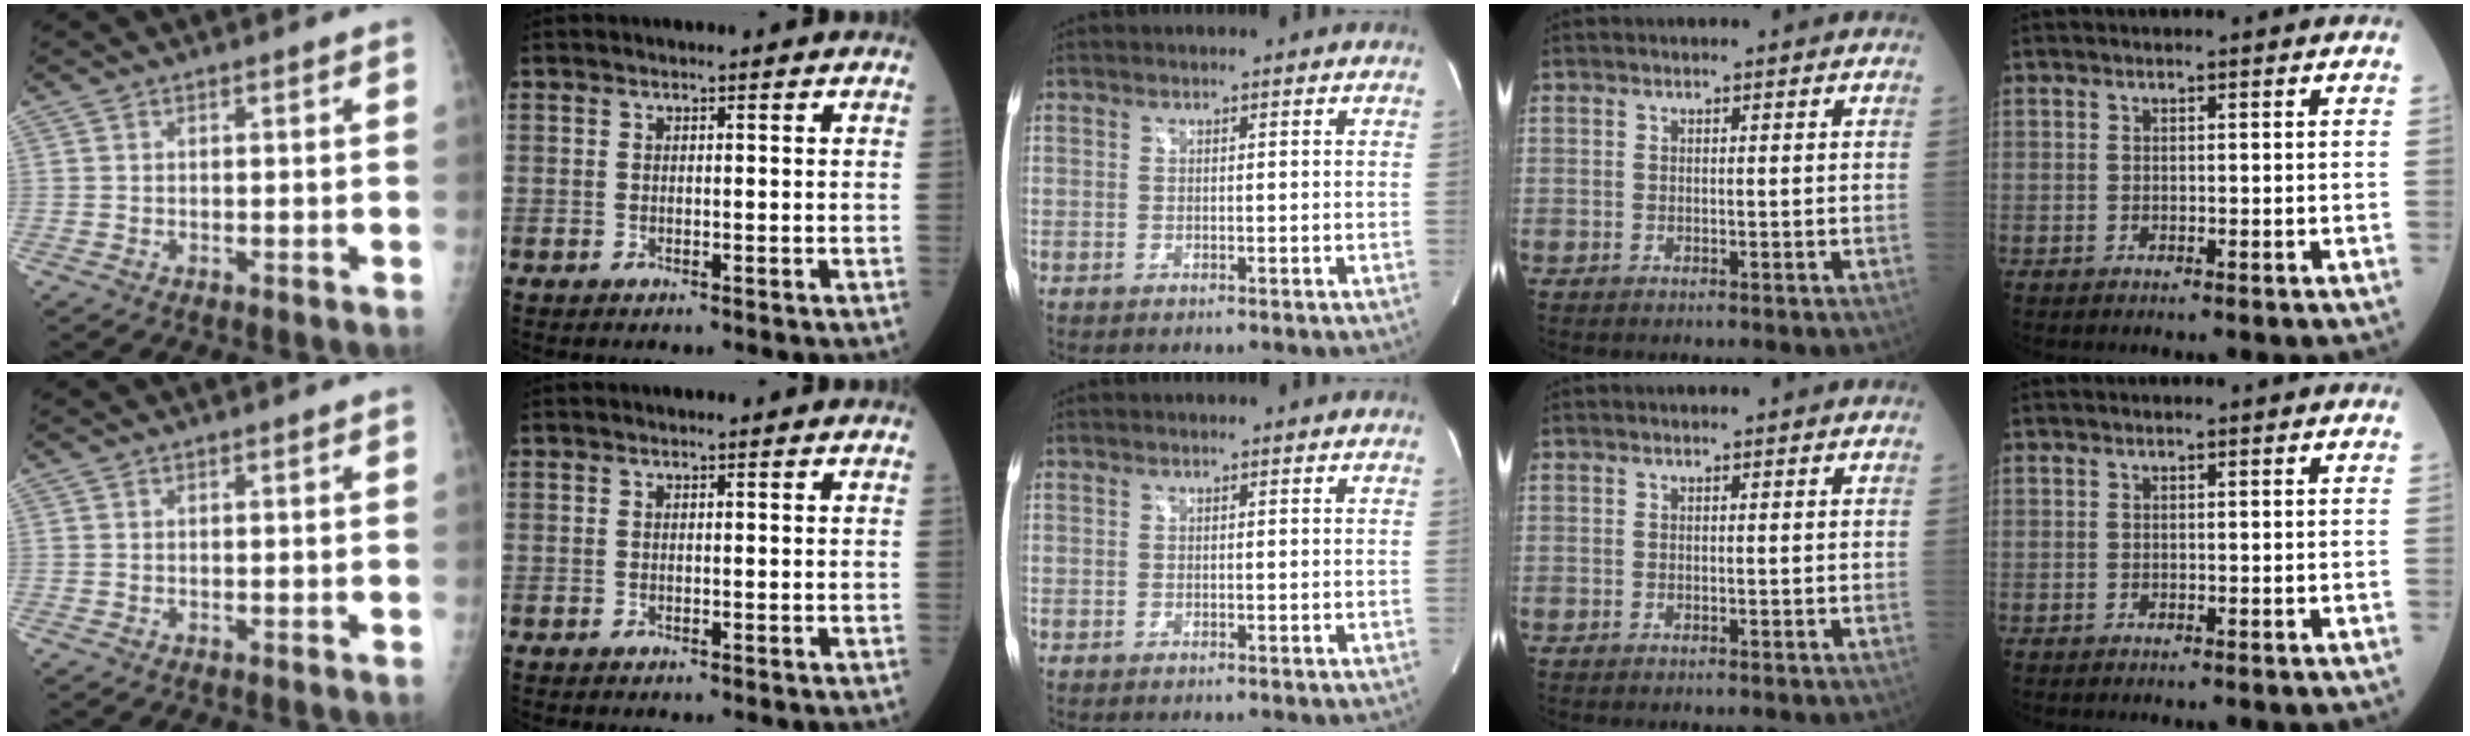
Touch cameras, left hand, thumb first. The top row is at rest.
{}